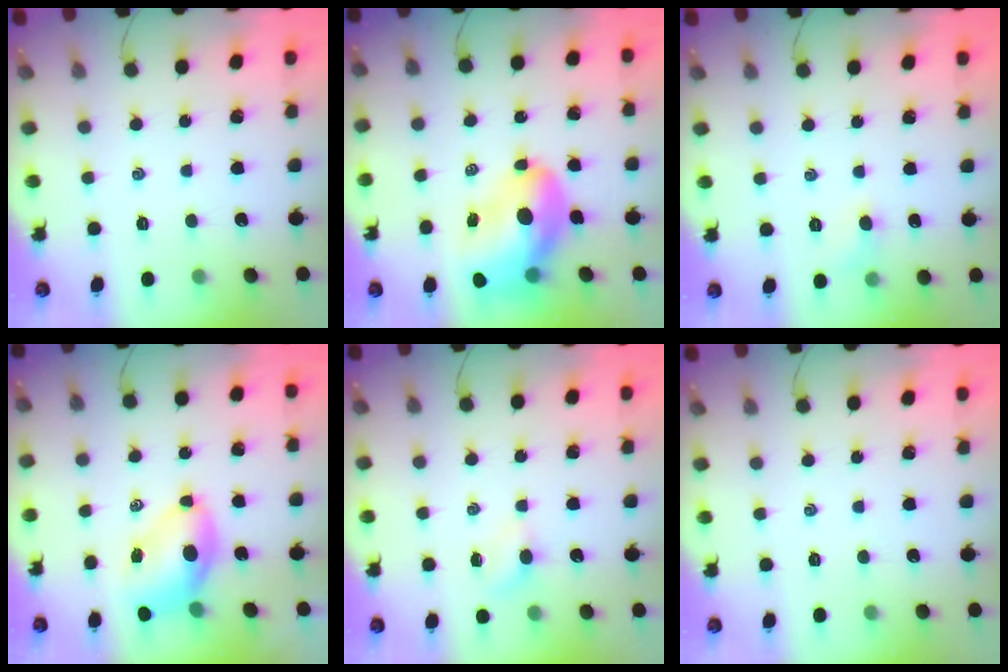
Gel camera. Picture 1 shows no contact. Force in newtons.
{"total": 12.6, "press": 12.1, "slide": 3.4}
{"total": 5.0, "press": 4.8, "slide": 1.3}
{"total": 7.4, "press": 7.4, "slide": 1.0}
{"total": 2.9, "press": 2.8, "slide": 0.9}
{"total": 0.0}